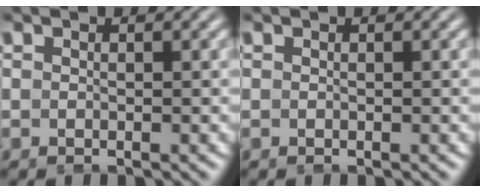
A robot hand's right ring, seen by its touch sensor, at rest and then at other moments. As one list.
[{"total": 0.0}]